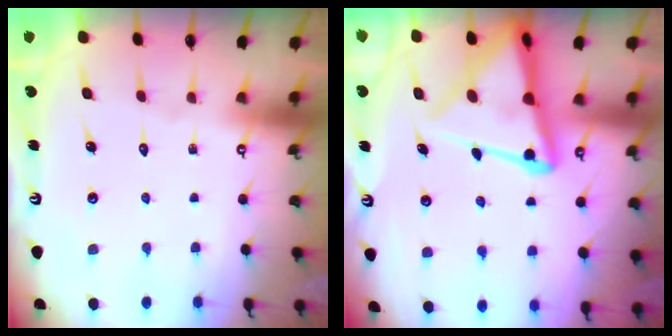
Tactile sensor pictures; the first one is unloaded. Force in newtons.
{"total": 12.1, "press": 12.0, "slide": 1.3}